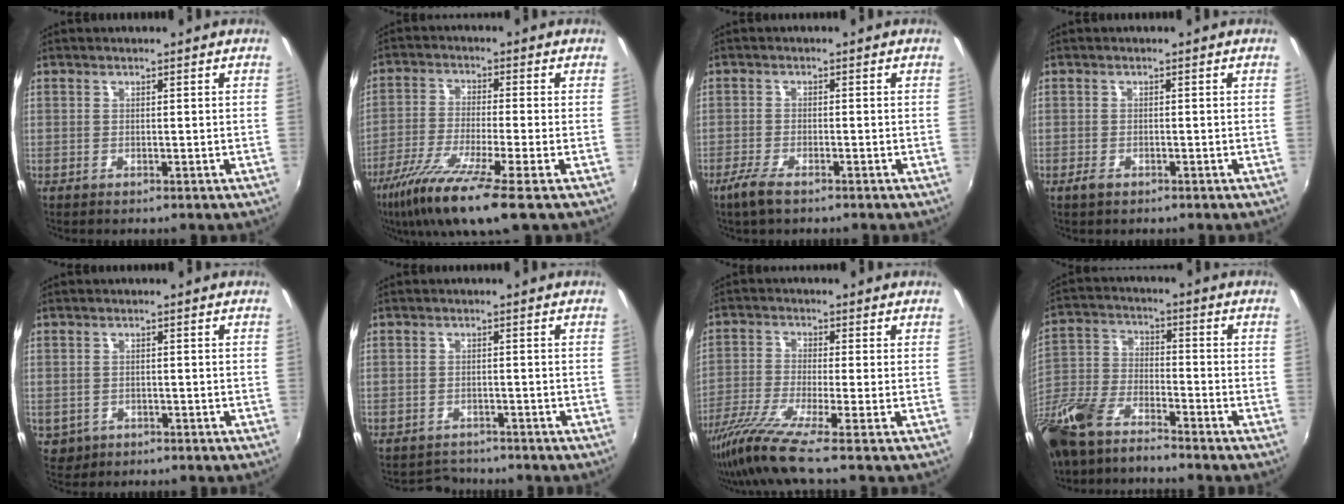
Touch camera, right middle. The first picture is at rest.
{"total": 13.0, "force": [-8.0, 0.7, 10.2], "torque": [-0.216, -0.041, -0.147]}
{"total": 3.7, "force": [-2.6, 0.8, 2.5], "torque": [-0.065, -0.007, -0.052]}
{"total": 1.4, "force": [-1.0, 0.7, 0.8], "torque": [-0.015, -0.002, -0.018]}
{"total": 3.7, "force": [-1.1, 3.3, 1.5], "torque": [-0.038, -0.004, -0.008]}
{"total": 3.0, "force": [-2.7, 1.1, -0.5], "torque": [-0.005, 0.004, -0.048]}
{"total": 7.9, "force": [-5.9, -1.7, 5.0], "torque": [-0.111, -0.026, -0.119]}
{"total": 14.8, "force": [-11.2, 5.0, 8.3], "torque": [-0.195, -0.016, -0.225]}